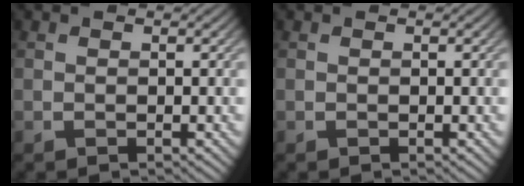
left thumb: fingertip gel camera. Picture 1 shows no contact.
{"total": 0.0}